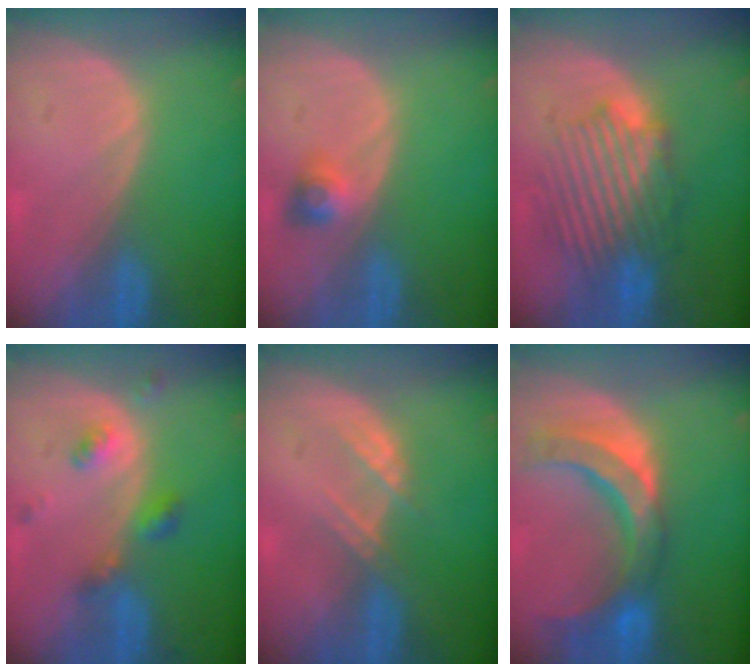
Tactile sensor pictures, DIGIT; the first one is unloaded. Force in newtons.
{"total": 2.9, "press": 2.7, "slide": 1.2}
{"total": 8.6, "press": 8.5, "slide": 1.6}
{"total": 5.0, "press": 4.4, "slide": 2.3}
{"total": 2.7, "press": 2.7, "slide": 0.3}
{"total": 10.6, "press": 9.3, "slide": 5.1}